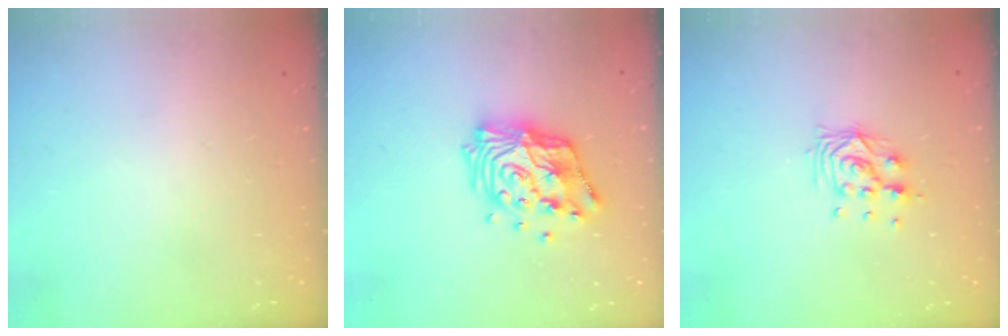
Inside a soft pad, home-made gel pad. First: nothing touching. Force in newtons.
{"total": 15.7, "press": 15.7, "slide": 1.4}
{"total": 9.5, "press": 9.5, "slide": 0.7}